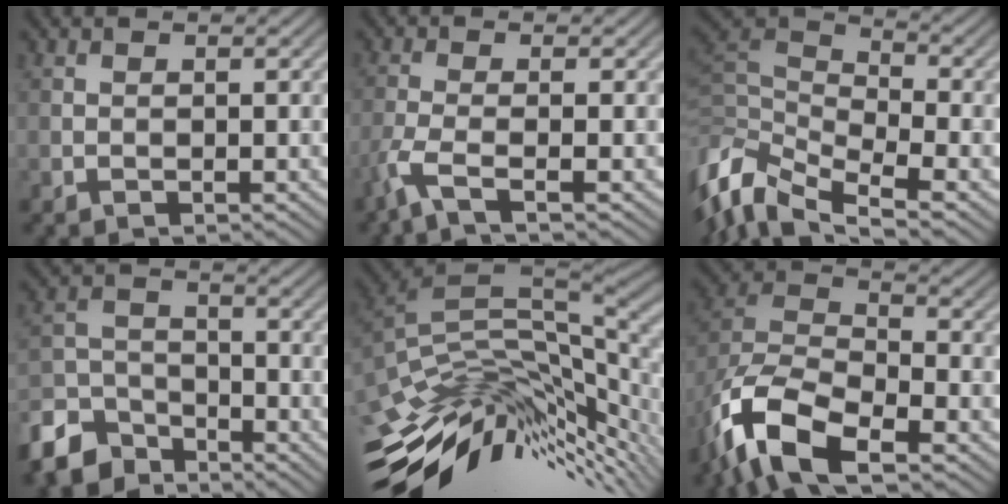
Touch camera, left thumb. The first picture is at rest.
{"total": 3.8, "force": [-2.3, 0.5, 3.0], "torque": [-0.065, -0.003, -0.067]}
{"total": 10.7, "force": [-4.8, 4.8, 8.2], "torque": [-0.193, -0.004, -0.106]}
{"total": 8.7, "force": [-6.7, 4.4, 3.2], "torque": [-0.078, -0.010, -0.147]}
{"total": 13.9, "force": [-4.4, 4.8, 12.3], "torque": [-0.241, 0.001, -0.074]}
{"total": 12.1, "force": [-7.3, 5.1, 8.2], "torque": [-0.170, -0.010, -0.157]}